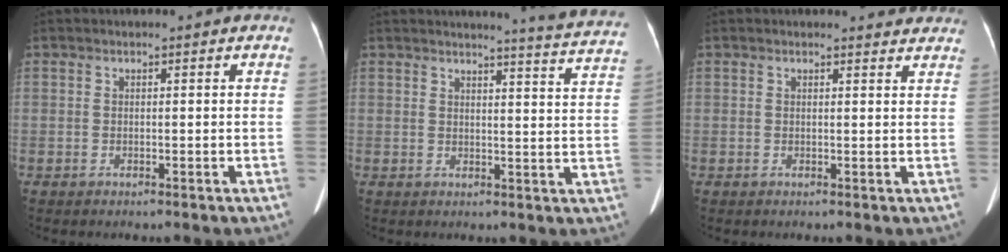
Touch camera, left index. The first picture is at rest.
{"total": 11.4, "force": [11.0, -1.3, 2.6], "torque": [-0.031, -0.071, 0.105]}
{"total": 3.6, "force": [3.6, 0.5, 0.2], "torque": [-0.005, -0.008, 0.027]}